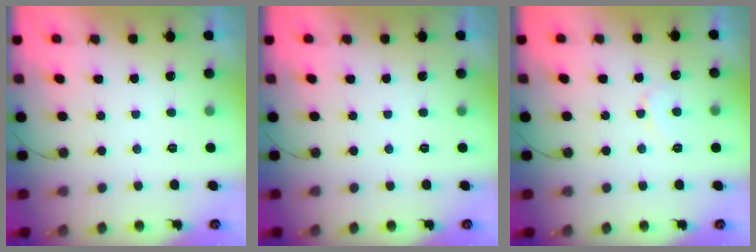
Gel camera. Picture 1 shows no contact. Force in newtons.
{"total": 0.0}
{"total": 4.7, "press": 4.7, "slide": 0.4}